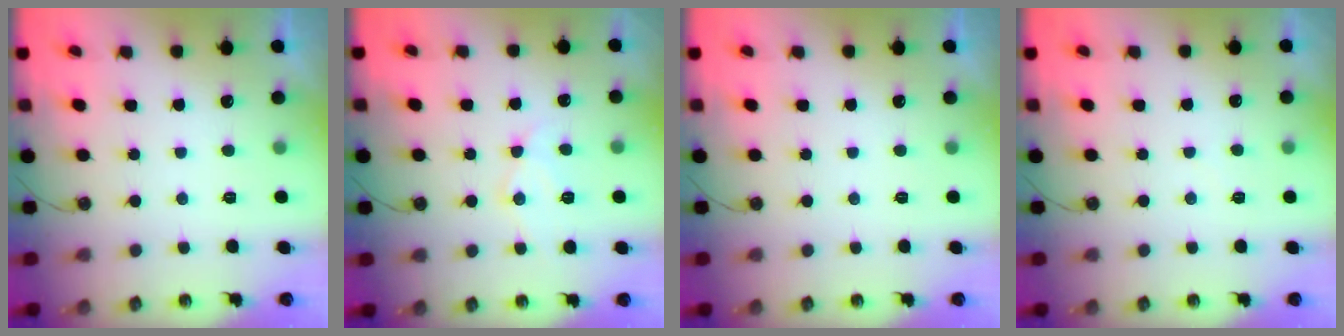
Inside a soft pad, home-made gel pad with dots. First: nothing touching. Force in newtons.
{"total": 11.0, "press": 11.0, "slide": 0.8}
{"total": 0.0}
{"total": 2.8, "press": 2.8, "slide": 0.4}